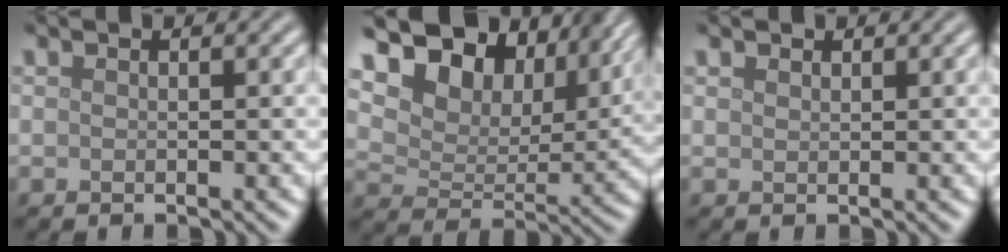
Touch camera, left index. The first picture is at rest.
{"total": 14.6, "force": [9.9, 7.9, 7.2], "torque": [-0.156, 0.030, 0.139]}
{"total": 0.7, "force": [0.6, 0.4, 0.1], "torque": [-0.002, 0.000, 0.013]}